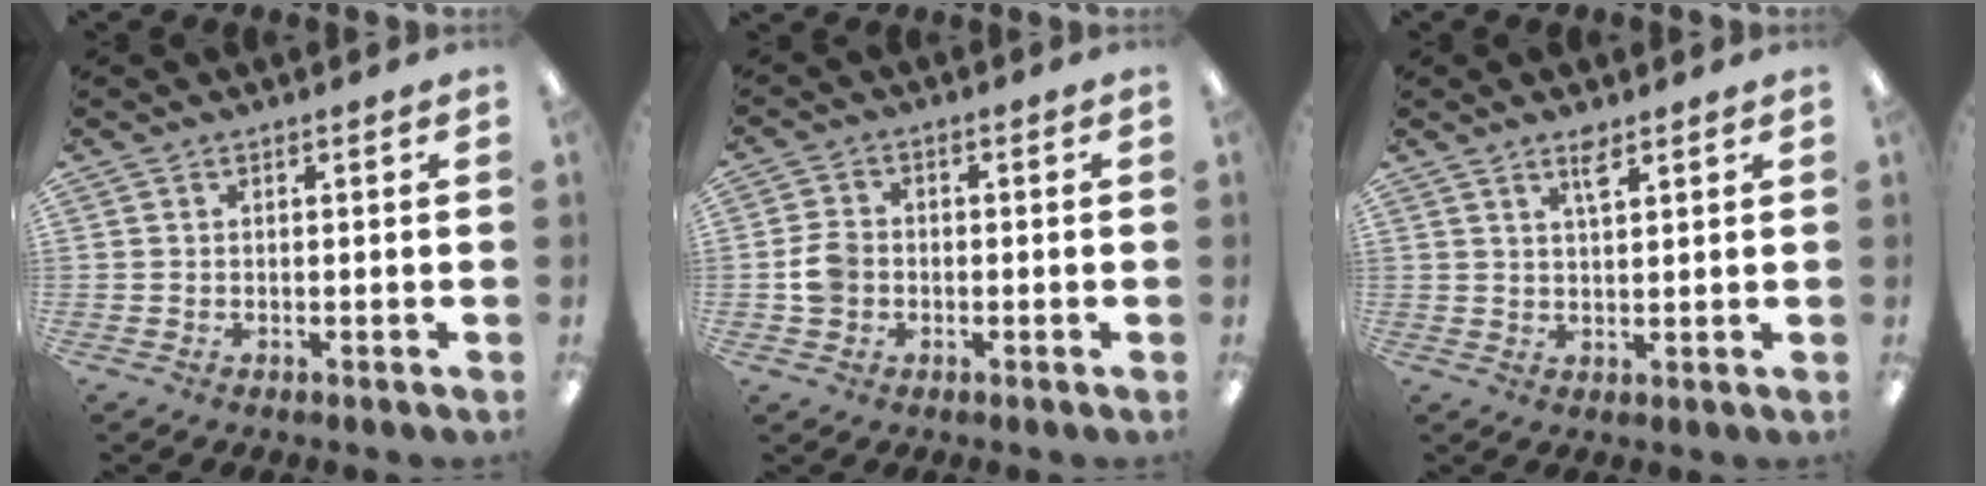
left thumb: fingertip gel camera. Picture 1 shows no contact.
{"total": 5.2, "force": [-0.8, 4.3, 2.7], "torque": [-0.054, 0.010, -0.013]}
{"total": 3.9, "force": [2.7, 1.2, 2.5], "torque": [-0.042, -0.004, 0.045]}